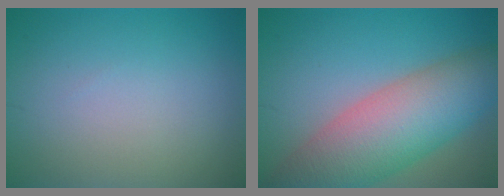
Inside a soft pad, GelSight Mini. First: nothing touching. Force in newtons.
{"total": 10.3, "press": 10.2, "slide": 0.6}